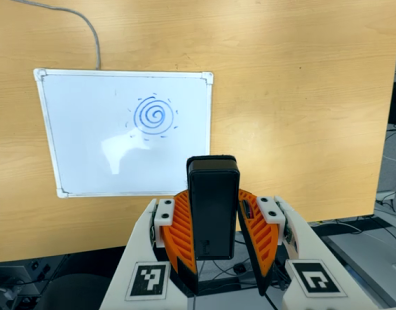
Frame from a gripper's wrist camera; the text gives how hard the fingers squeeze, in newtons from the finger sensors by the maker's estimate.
{"total": 7.1, "left": 5.6, "right": 8.5}